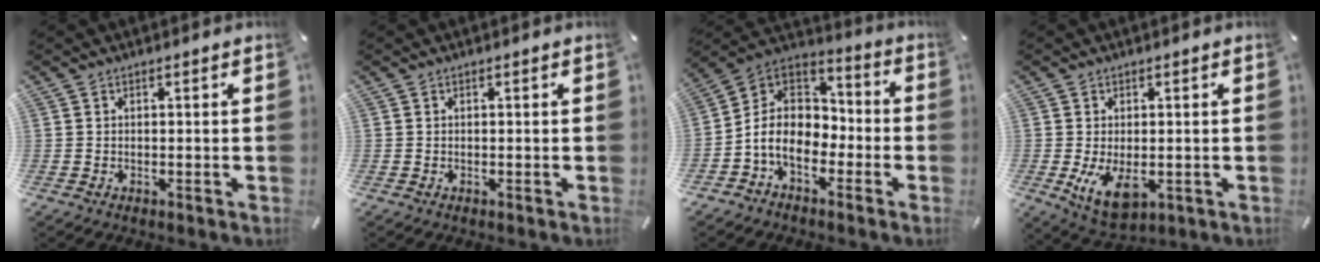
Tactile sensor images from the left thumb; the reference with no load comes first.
{"total": 0.0}
{"total": 10.3, "force": [-4.5, 7.8, 5.1], "torque": [-0.131, 0.008, -0.088]}
{"total": 7.4, "force": [-1.0, 4.4, 5.8], "torque": [-0.112, -0.018, -0.020]}